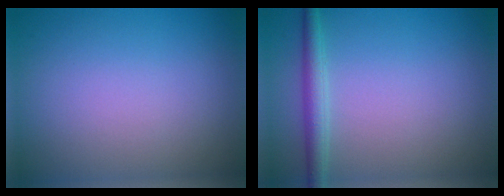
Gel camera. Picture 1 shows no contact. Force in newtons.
{"total": 2.2, "press": 2.2, "slide": 0.0}